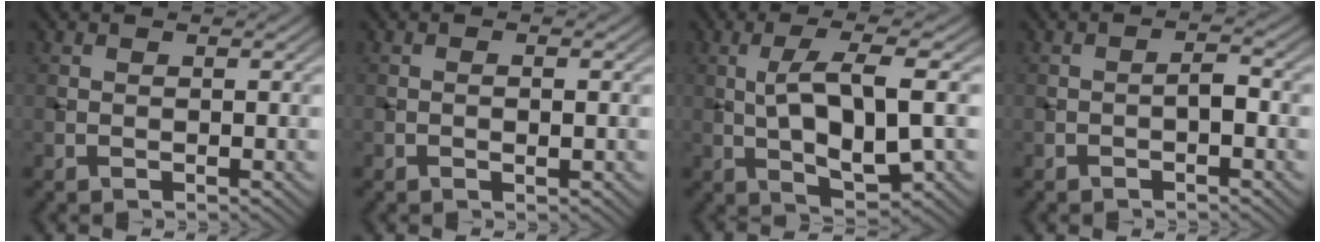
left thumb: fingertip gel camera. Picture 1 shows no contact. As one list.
[{"total": 1.2, "force": [-0.3, 0.4, 1.1], "torque": [-0.020, 0.000, -0.006]}, {"total": 8.7, "force": [0.5, 2.8, 8.2], "torque": [-0.157, 0.004, 0.010]}, {"total": 1.7, "force": [-0.8, 0.5, 1.4], "torque": [-0.024, 0.007, -0.019]}]